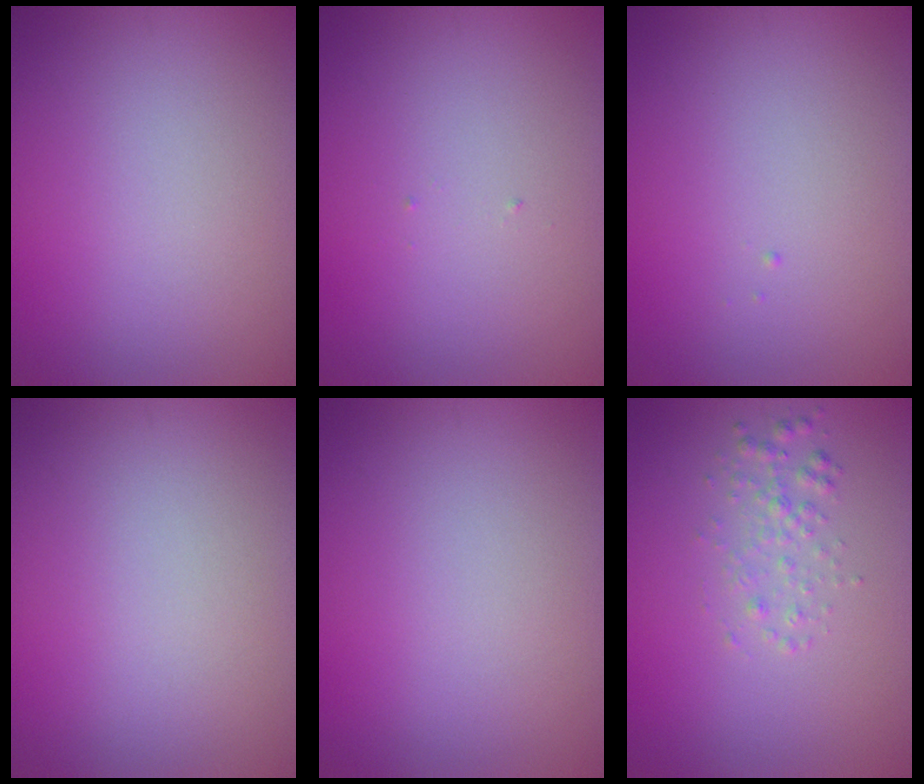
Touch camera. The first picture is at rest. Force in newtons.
{"total": 0.0}
{"total": 0.0}
{"total": 0.0}
{"total": 0.0}
{"total": 1.7, "press": 1.7, "slide": 0.0}